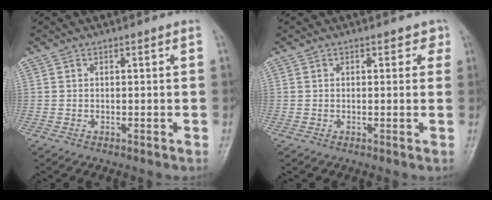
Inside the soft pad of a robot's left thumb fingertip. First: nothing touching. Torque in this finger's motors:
{"motor_torque": [-0.11, -0.30, -0.18, -0.16, 0.05]}